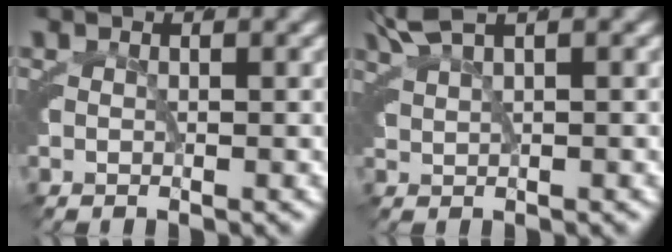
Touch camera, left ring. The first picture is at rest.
{"total": 3.7, "force": [2.8, 0.9, 2.3], "torque": [-0.045, 0.015, 0.047]}